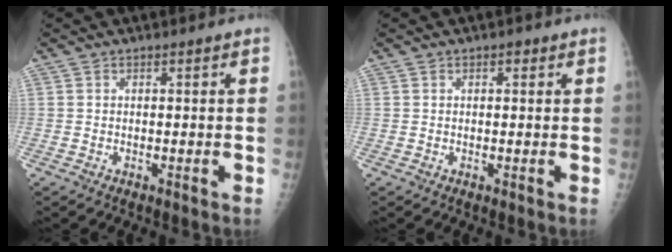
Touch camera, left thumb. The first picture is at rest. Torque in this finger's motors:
{"motor_torque": [-0.16, 0.06, -0.25, -0.25, 0.04]}